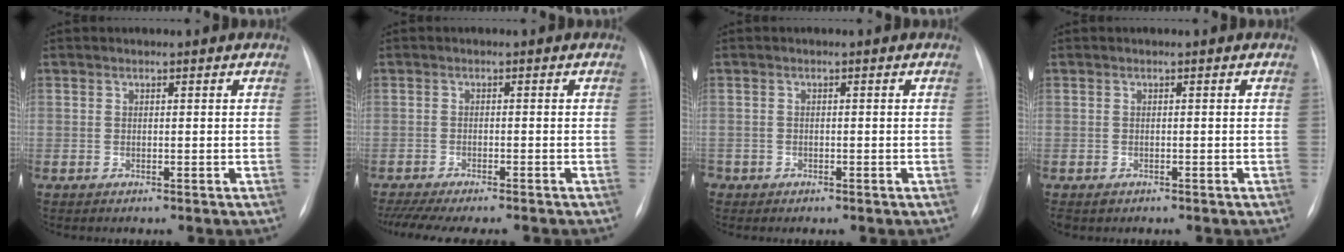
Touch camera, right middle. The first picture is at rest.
{"total": 11.4, "force": [-9.8, 1.6, 5.6], "torque": [-0.079, -0.007, -0.137]}
{"total": 1.2, "force": [-0.5, 1.1, 0.2], "torque": [-0.003, 0.004, -0.009]}
{"total": 0.8, "force": [-0.5, 0.6, 0.2], "torque": [-0.006, 0.001, -0.004]}